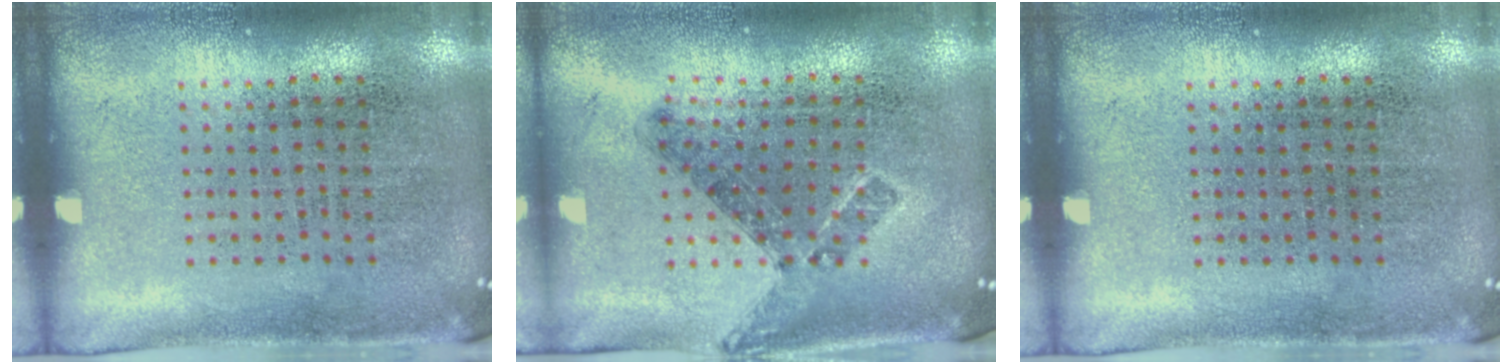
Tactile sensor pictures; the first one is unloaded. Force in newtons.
{"total": 0.8, "press": 0.8, "slide": 0.3}
{"total": 0.0}